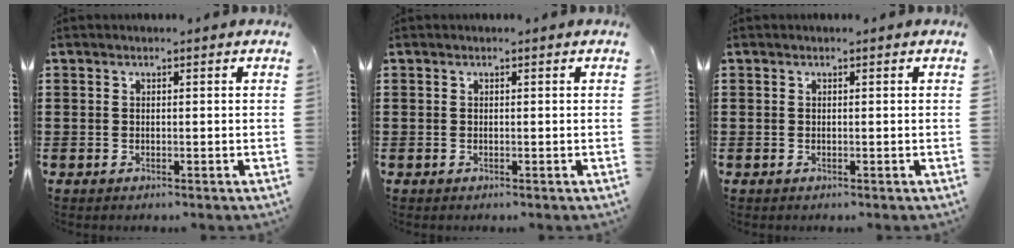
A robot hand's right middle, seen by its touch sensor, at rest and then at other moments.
{"total": 0.0}
{"total": 0.0}